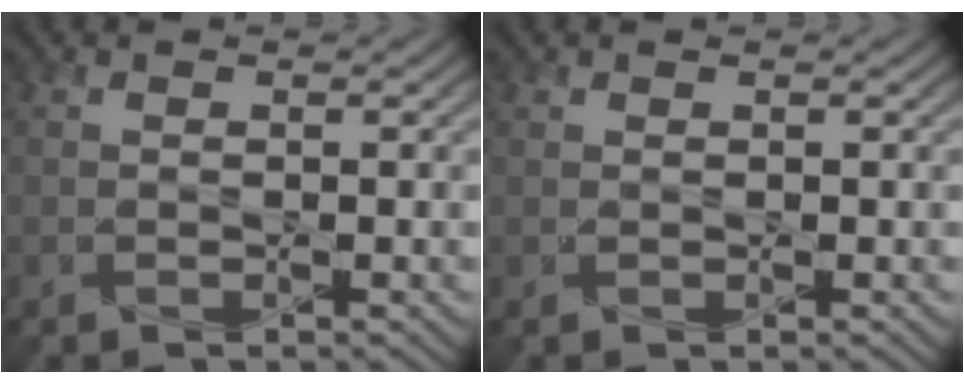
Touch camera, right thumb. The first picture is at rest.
{"total": 0.0}